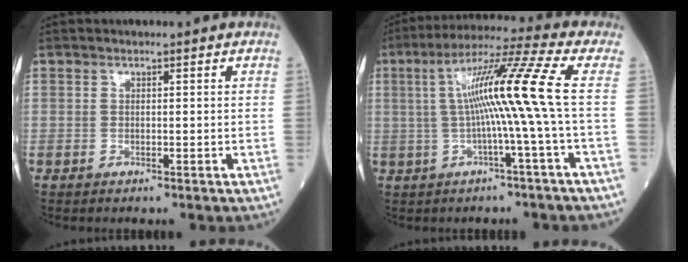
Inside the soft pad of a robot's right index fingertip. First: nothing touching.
{"total": 11.8, "force": [0.4, -2.3, 11.5], "torque": [-0.200, 0.022, 0.007]}